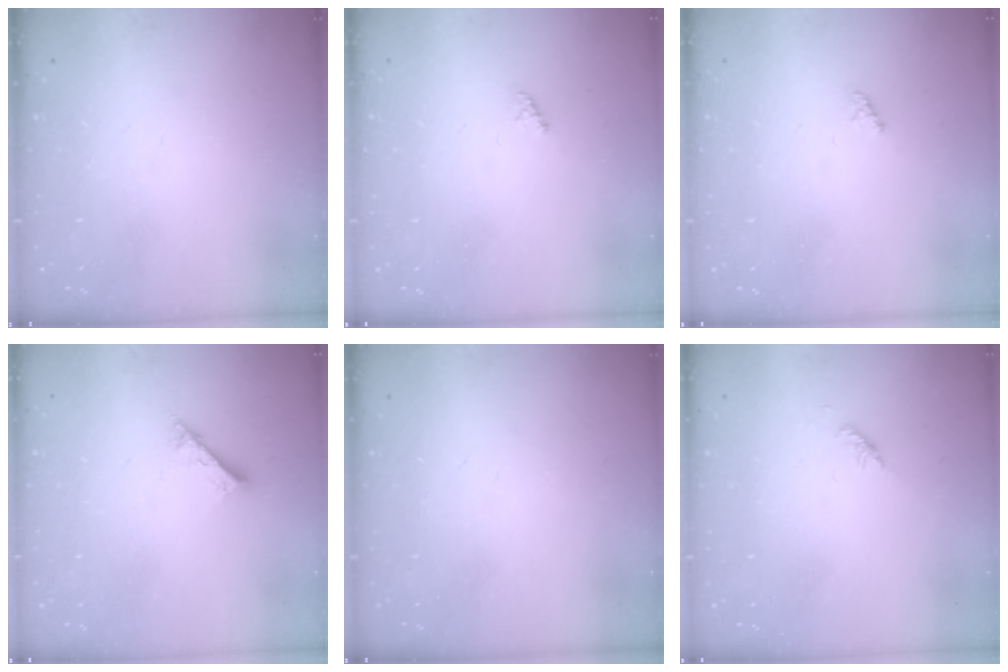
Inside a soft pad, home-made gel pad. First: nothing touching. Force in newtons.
{"total": 1.5, "press": 1.4, "slide": 0.4}
{"total": 1.5, "press": 1.4, "slide": 0.4}
{"total": 2.6, "press": 2.6, "slide": 0.2}
{"total": 0.0}
{"total": 2.8, "press": 2.7, "slide": 0.6}